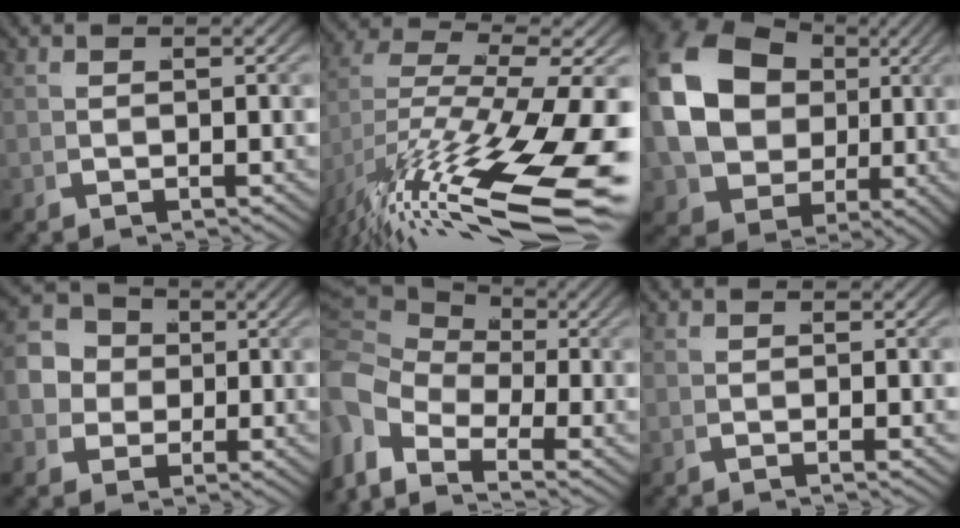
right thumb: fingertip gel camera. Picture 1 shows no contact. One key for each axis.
{"total": 11.3, "fx": -3.8, "fy": 4.3, "fz": 9.7, "tx": -0.182, "ty": -0.039, "tz": -0.036}
{"total": 14.6, "fx": 1.1, "fy": 11.5, "fz": 8.9, "tx": -0.232, "ty": -0.052, "tz": 0.028}
{"total": 8.9, "fx": 0.8, "fy": 7.5, "fz": 4.7, "tx": -0.100, "ty": -0.016, "tz": 0.001}
{"total": 6.2, "fx": -0.2, "fy": 3.9, "fz": 4.8, "tx": -0.078, "ty": -0.003, "tz": -0.012}
{"total": 0.7, "fx": 0.4, "fy": -0.6, "fz": 0.0, "tx": 0.003, "ty": 0.006, "tz": 0.003}